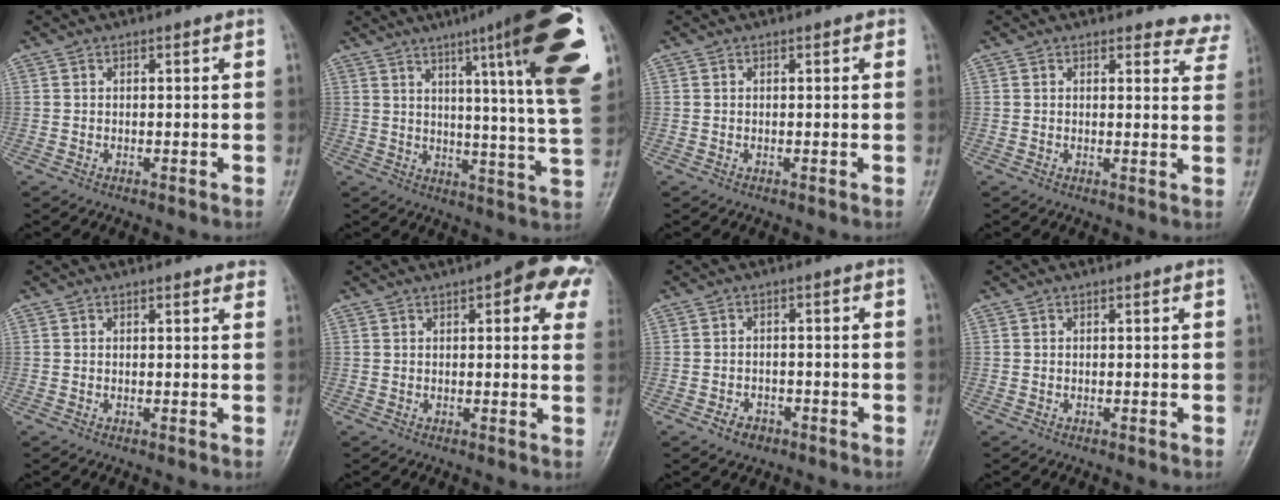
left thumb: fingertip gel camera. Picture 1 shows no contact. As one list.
[{"total": 22.1, "force": [10.3, 1.7, 19.5], "torque": [-0.245, -0.037, 0.131]}, {"total": 0.6, "force": [0.3, 0.4, 0.4], "torque": [-0.002, 0.001, 0.000]}, {"total": 6.2, "force": [5.8, 2.0, -0.3], "torque": [0.049, -0.034, 0.032]}, {"total": 2.0, "force": [1.7, 0.7, 0.9], "torque": [0.001, -0.001, 0.012]}, {"total": 12.1, "force": [5.2, 4.2, 10.0], "torque": [-0.085, -0.003, 0.050]}, {"total": 3.2, "force": [-1.9, 2.2, 1.3], "torque": [-0.015, 0.014, -0.027]}, {"total": 0.0}]